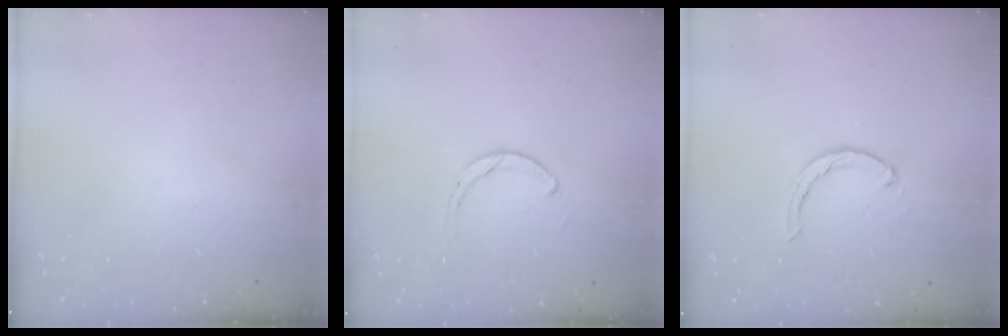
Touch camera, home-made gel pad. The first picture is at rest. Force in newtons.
{"total": 1.9, "press": 1.9, "slide": 0.2}
{"total": 3.0, "press": 3.0, "slide": 0.4}